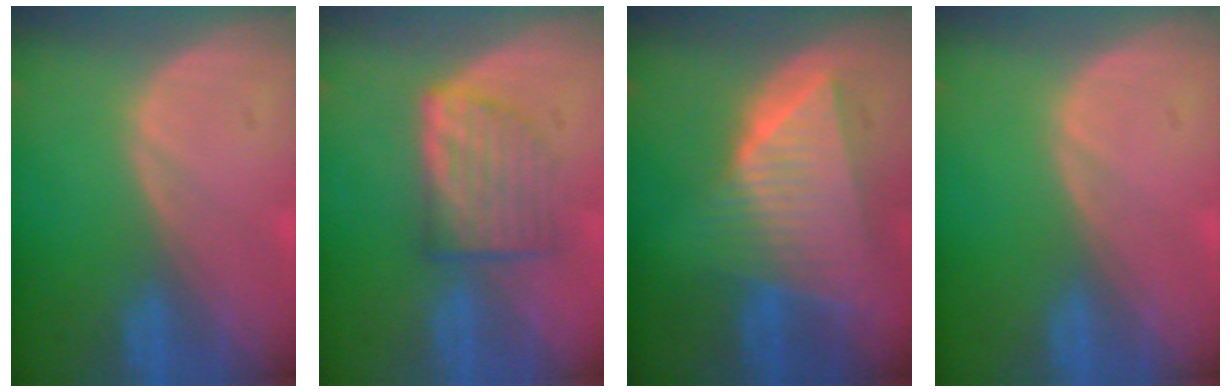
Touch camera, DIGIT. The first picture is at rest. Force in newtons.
{"total": 6.2, "press": 5.9, "slide": 1.9}
{"total": 9.1, "press": 8.1, "slide": 4.1}
{"total": 0.0}